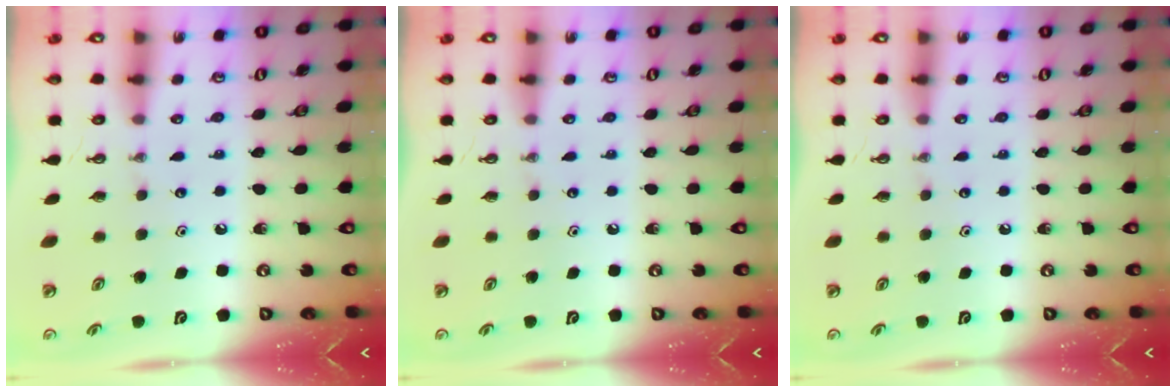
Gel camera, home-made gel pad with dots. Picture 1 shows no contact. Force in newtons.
{"total": 0.0}
{"total": 0.0}